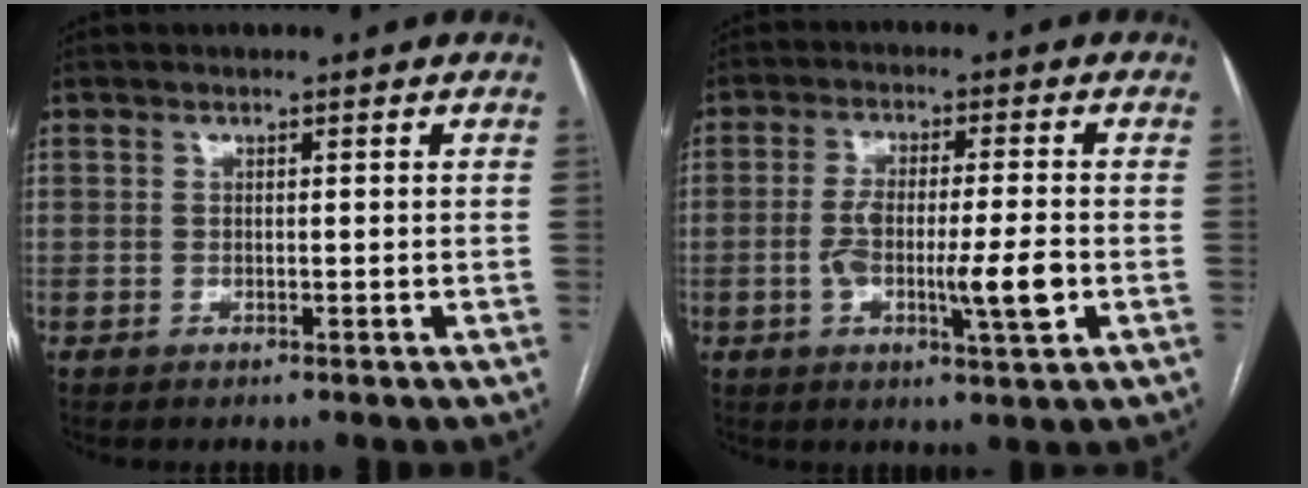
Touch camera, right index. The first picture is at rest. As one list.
[{"total": 8.8, "force": [-2.1, 1.2, 8.5], "torque": [-0.149, -0.002, -0.035]}]